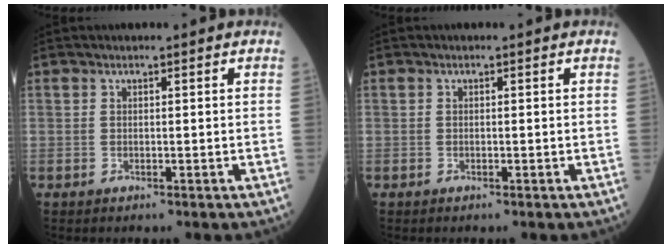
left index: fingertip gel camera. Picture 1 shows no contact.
{"total": 0.0}